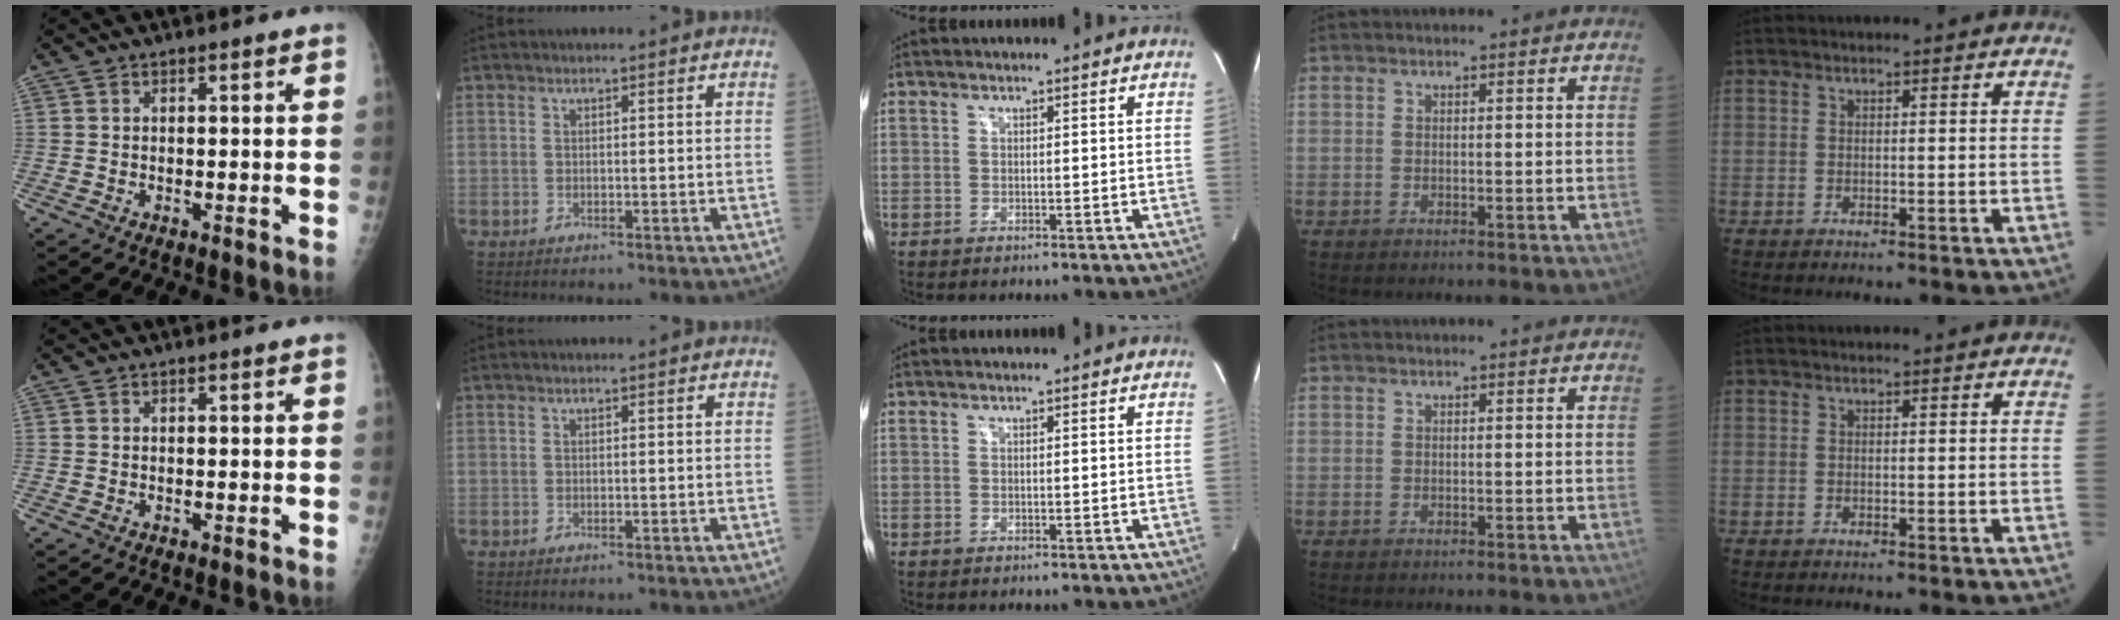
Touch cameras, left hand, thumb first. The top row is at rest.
{}